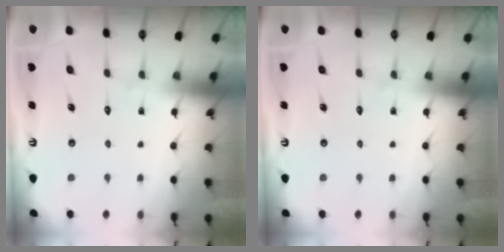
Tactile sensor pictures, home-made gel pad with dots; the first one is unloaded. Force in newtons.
{"total": 0.0}